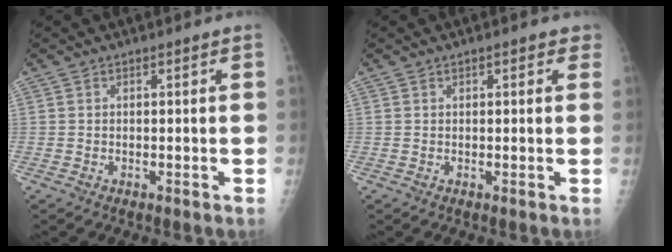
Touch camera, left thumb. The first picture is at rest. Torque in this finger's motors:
{"motor_torque": [-0.09, 0.10, -0.27, 0.04, -0.01]}